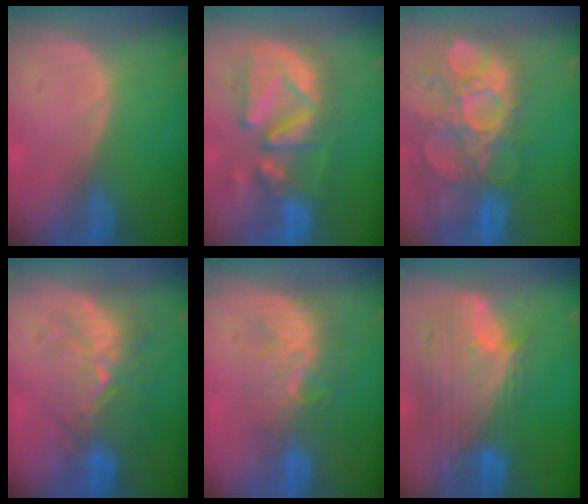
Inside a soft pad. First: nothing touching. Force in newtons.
{"total": 11.8, "press": 11.0, "slide": 4.5}
{"total": 15.1, "press": 12.6, "slide": 8.3}
{"total": 9.1, "press": 8.5, "slide": 3.4}
{"total": 7.8, "press": 7.2, "slide": 2.8}
{"total": 11.9, "press": 10.0, "slide": 6.4}